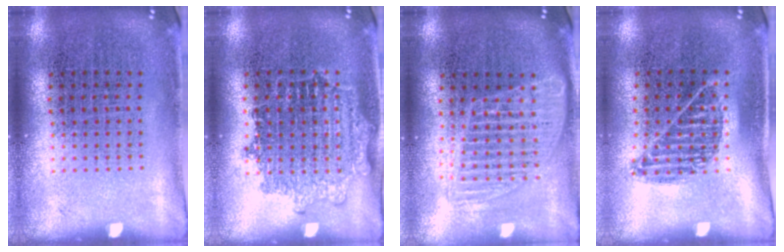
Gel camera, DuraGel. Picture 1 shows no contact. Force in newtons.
{"total": 1.1, "press": 1.1, "slide": 0.1}
{"total": 1.6, "press": 1.4, "slide": 0.7}
{"total": 0.9, "press": 0.8, "slide": 0.4}